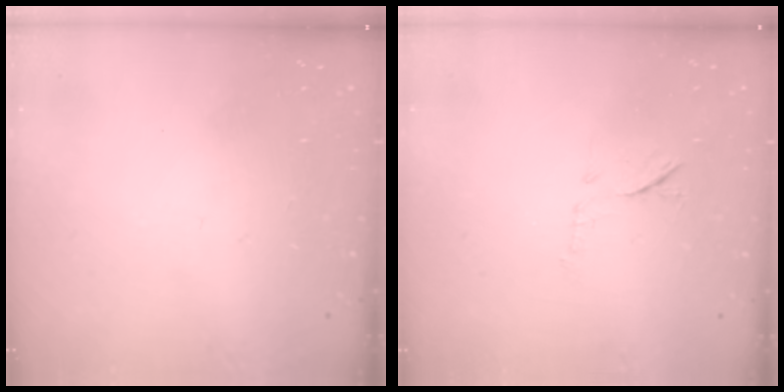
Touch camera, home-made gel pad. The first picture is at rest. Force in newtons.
{"total": 7.1, "press": 7.1, "slide": 1.0}